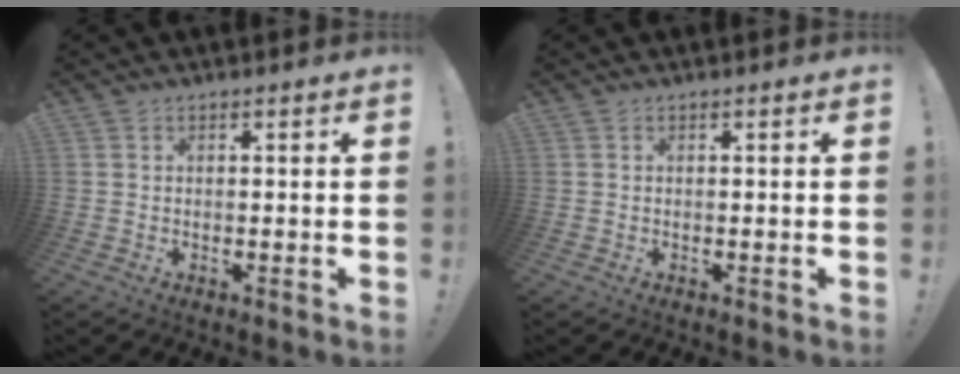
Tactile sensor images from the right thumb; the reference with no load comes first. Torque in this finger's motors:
{"motor_torque": [0.00, 0.00, 0.03, 0.03, 0.00]}